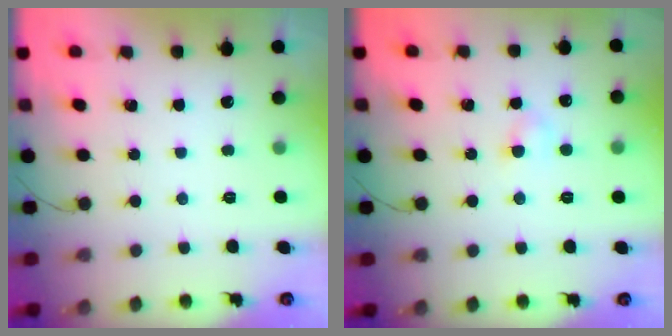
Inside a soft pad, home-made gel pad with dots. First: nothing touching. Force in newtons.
{"total": 2.8, "press": 2.6, "slide": 1.0}